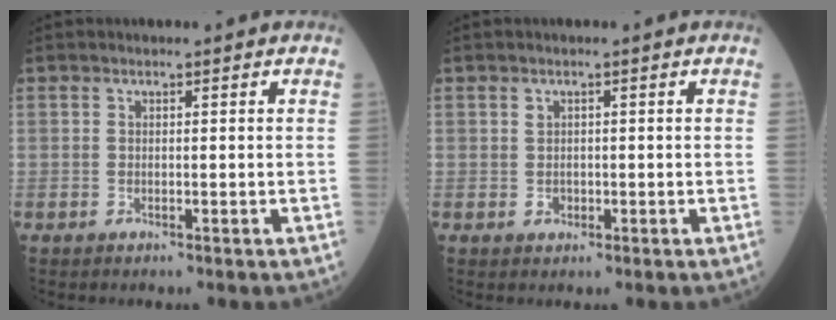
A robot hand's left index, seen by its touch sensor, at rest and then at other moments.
{"total": 1.3, "force": [0.0, 1.2, 0.5], "torque": [-0.010, 0.001, 0.003]}